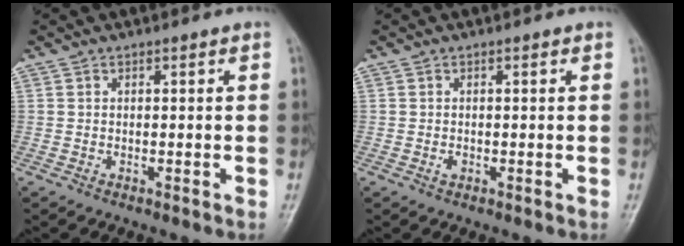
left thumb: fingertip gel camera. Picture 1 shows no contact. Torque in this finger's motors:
{"motor_torque": [0.09, 0.13, 0.45, 0.06, 0.00]}